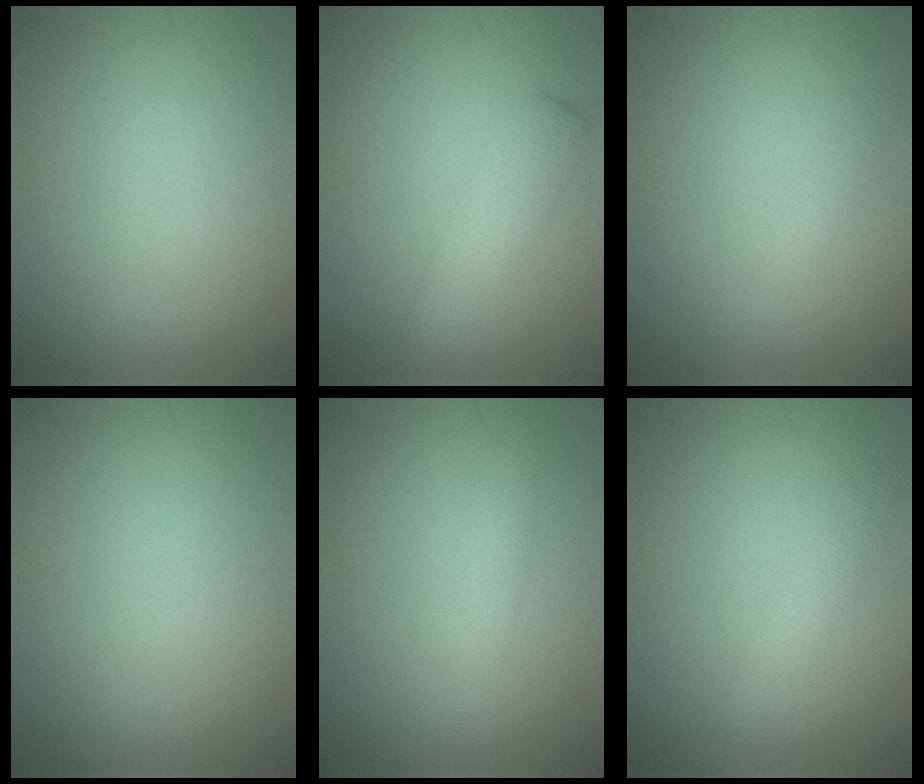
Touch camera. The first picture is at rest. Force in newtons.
{"total": 3.2, "press": 3.2, "slide": 0.1}
{"total": 1.2, "press": 1.2, "slide": 0.0}
{"total": 0.0}
{"total": 2.1, "press": 2.1, "slide": 0.1}
{"total": 2.0, "press": 2.0, "slide": 0.1}